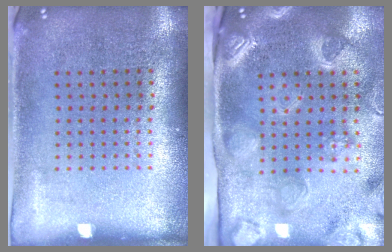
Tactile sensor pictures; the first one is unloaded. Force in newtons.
{"total": 3.8, "press": 2.9, "slide": 2.4}